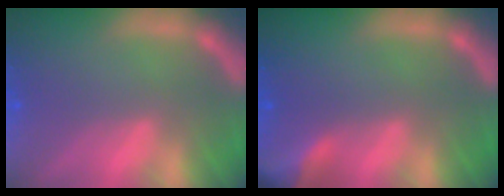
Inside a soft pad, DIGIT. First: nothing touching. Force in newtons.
{"total": 5.9}